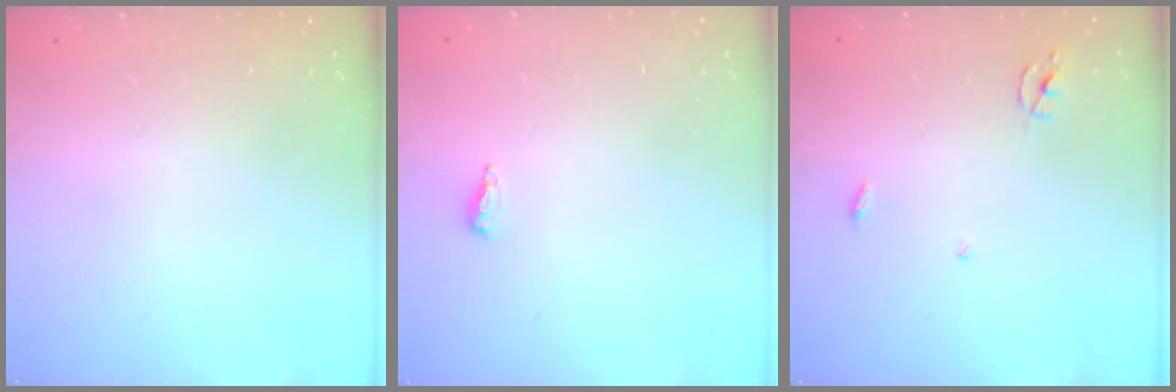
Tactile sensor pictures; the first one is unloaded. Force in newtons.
{"total": 4.6, "press": 4.4, "slide": 1.1}
{"total": 2.3, "press": 2.3, "slide": 0.1}